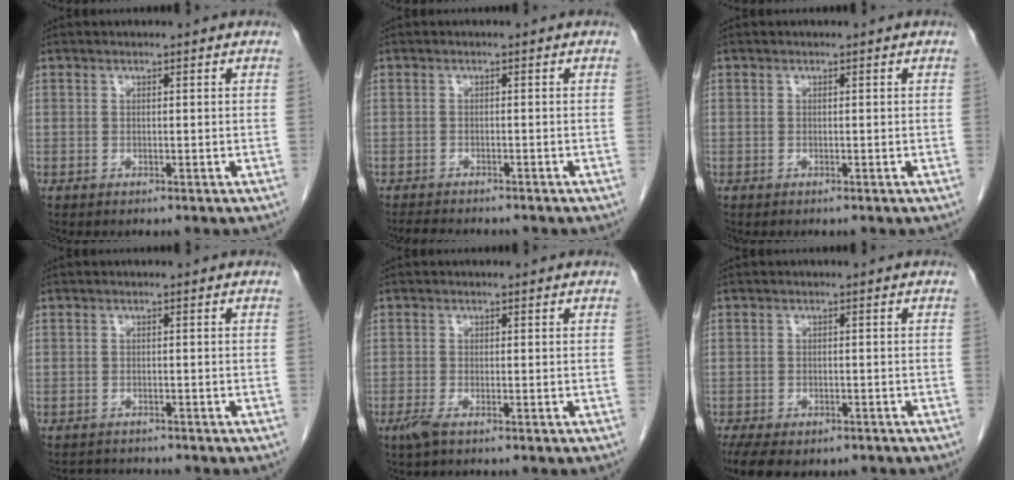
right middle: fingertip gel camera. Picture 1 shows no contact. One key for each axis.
{"total": 5.1, "fx": -4.6, "fy": 1.0, "fz": 2.0, "tx": -0.034, "ty": -0.012, "tz": -0.068}
{"total": 0.0}
{"total": 2.5, "fx": -2.4, "fy": 0.5, "fz": 0.0, "tx": -0.001, "ty": -0.010, "tz": -0.037}
{"total": 1.9, "fx": -1.2, "fy": 0.3, "fz": 1.4, "tx": -0.034, "ty": -0.005, "tz": -0.025}
{"total": 9.7, "fx": -7.1, "fy": 4.4, "fz": 4.9, "tx": -0.091, "ty": -0.009, "tz": -0.098}